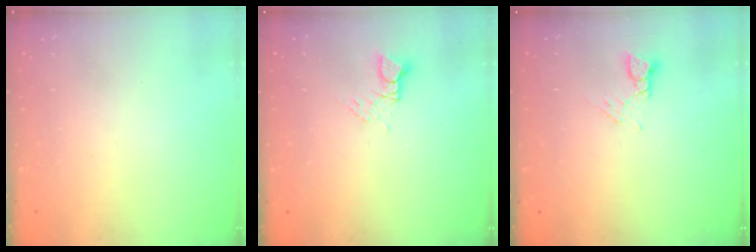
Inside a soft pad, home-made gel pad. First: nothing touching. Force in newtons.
{"total": 3.2, "press": 3.2, "slide": 0.4}
{"total": 2.7, "press": 2.7, "slide": 0.2}